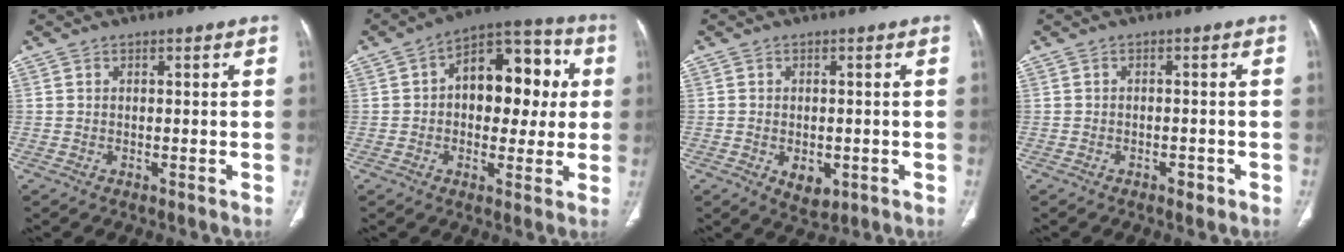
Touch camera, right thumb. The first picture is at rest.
{"total": 16.1, "force": [2.1, 9.9, 12.5], "torque": [-0.124, 0.032, 0.025]}
{"total": 4.5, "force": [-1.6, 3.1, 2.9], "torque": [-0.032, 0.006, -0.013]}
{"total": 1.8, "force": [-1.0, 1.0, 1.0], "torque": [-0.013, 0.006, -0.014]}